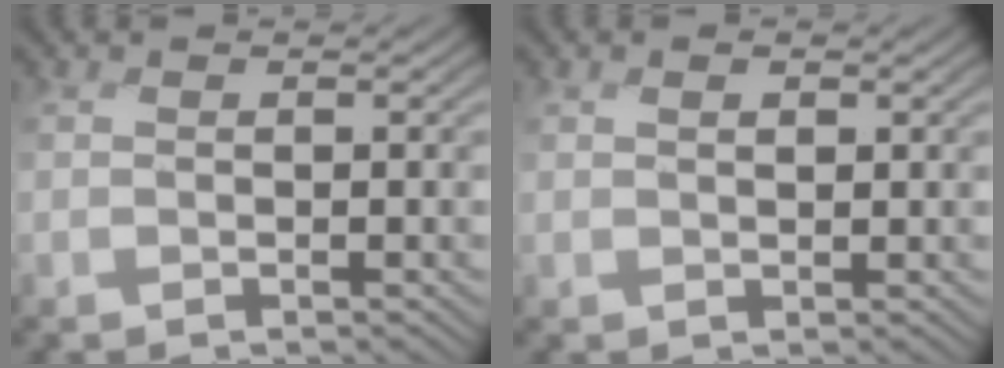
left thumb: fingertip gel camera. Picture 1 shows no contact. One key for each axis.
{"total": 1.1, "fx": 0.5, "fy": 0.6, "fz": 0.8, "tx": -0.011, "ty": -0.004, "tz": 0.012}